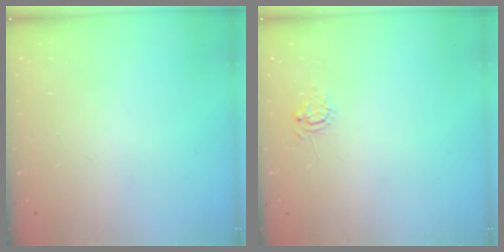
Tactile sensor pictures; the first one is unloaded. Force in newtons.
{"total": 3.9, "press": 3.9, "slide": 0.2}